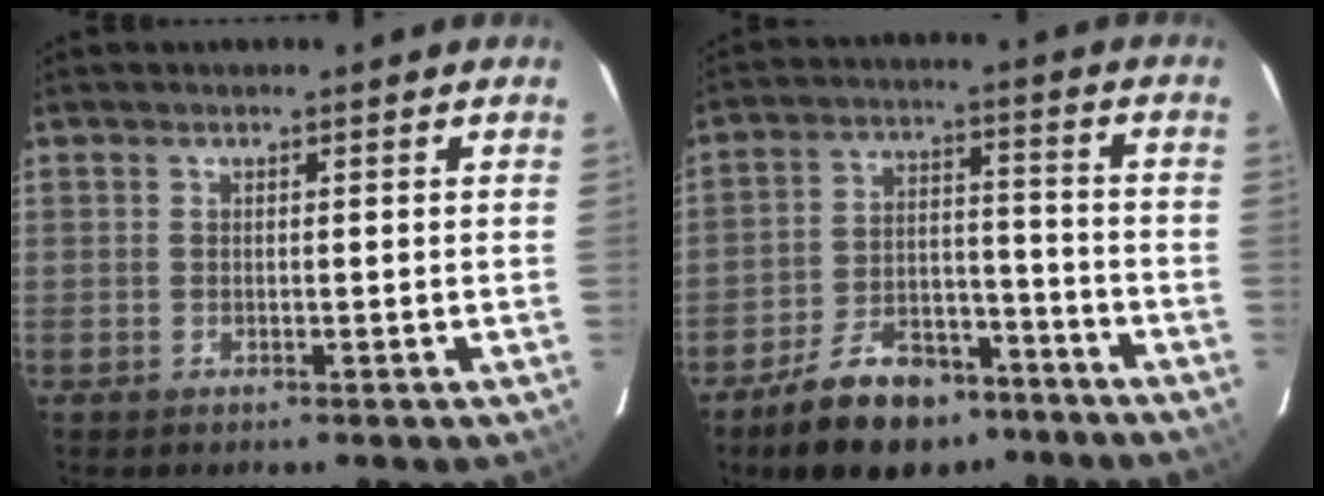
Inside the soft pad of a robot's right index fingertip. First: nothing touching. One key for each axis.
{"total": 15.0, "fx": -10.9, "fy": 7.6, "fz": 6.9, "tx": -0.144, "ty": 0.020, "tz": -0.163}